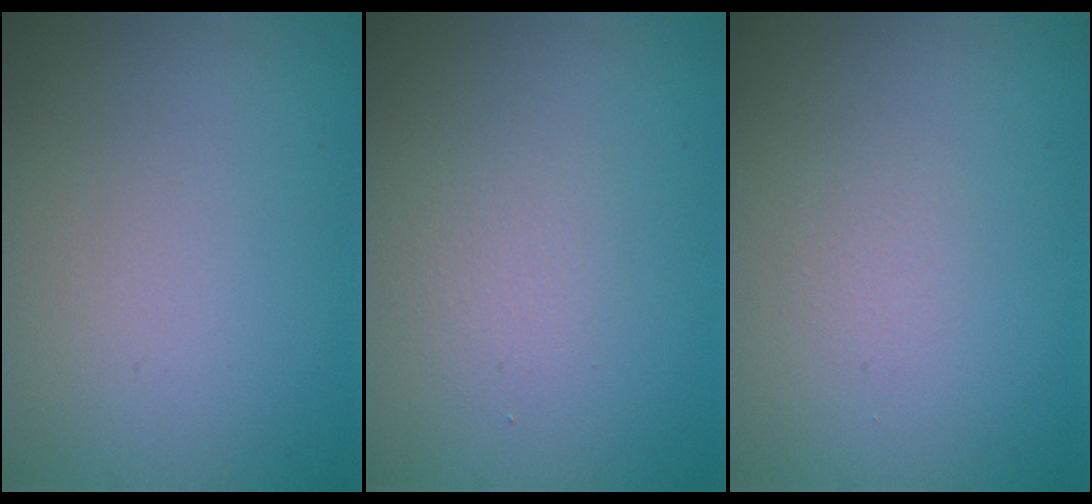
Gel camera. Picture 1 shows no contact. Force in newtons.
{"total": 1.4, "press": 1.4, "slide": 0.1}
{"total": 0.6, "press": 0.6, "slide": 0.1}